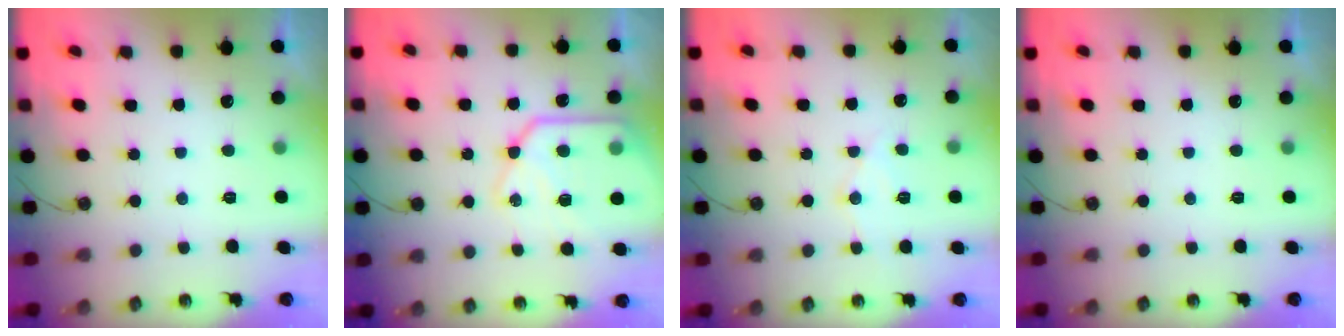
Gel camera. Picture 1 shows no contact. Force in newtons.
{"total": 17.5, "press": 17.5, "slide": 1.5}
{"total": 8.7, "press": 8.7, "slide": 0.7}
{"total": 0.0}